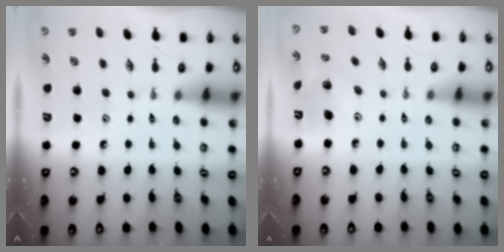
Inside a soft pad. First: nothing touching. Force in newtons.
{"total": 4.1, "press": 3.5, "slide": 2.1}